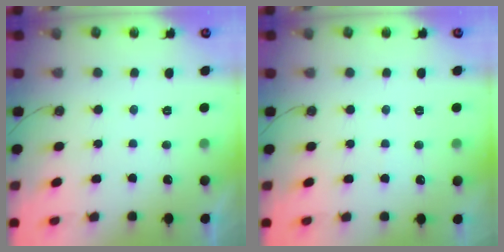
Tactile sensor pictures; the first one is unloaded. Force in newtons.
{"total": 2.5, "press": 2.4, "slide": 0.4}